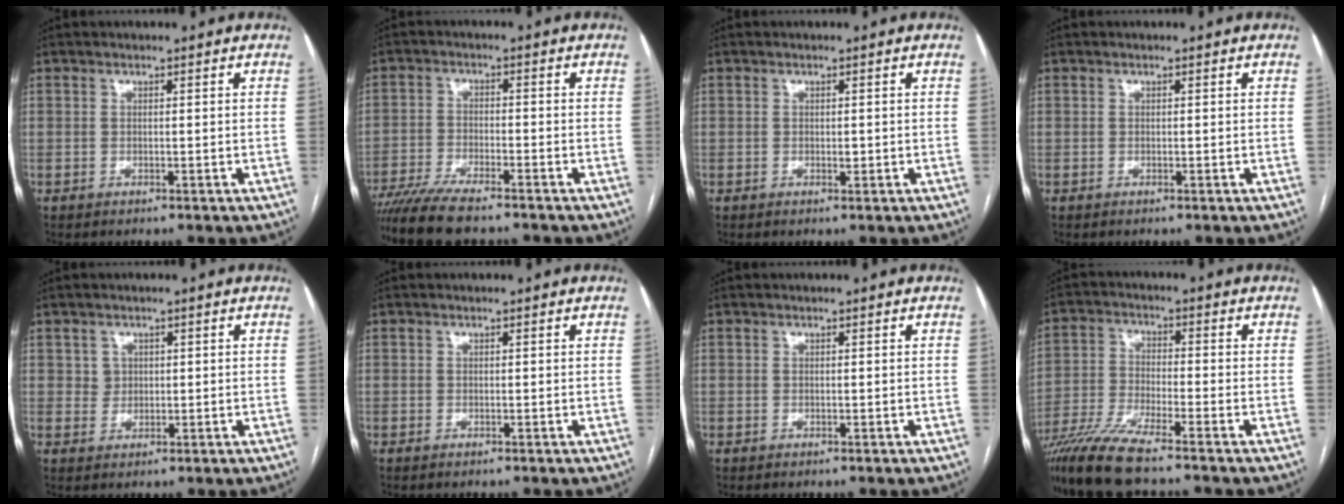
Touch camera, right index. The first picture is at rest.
{"total": 10.4, "force": [-8.8, 1.0, 5.5], "torque": [-0.091, -0.024, -0.146]}
{"total": 0.9, "force": [-0.1, 0.5, 0.8], "torque": [-0.012, -0.001, -0.001]}
{"total": 0.0}
{"total": 2.0, "force": [0.7, 1.9, 0.3], "torque": [0.000, -0.002, 0.009]}
{"total": 0.0}
{"total": 0.0}
{"total": 10.2, "force": [-8.3, -0.3, 5.9], "torque": [-0.114, -0.031, -0.154]}